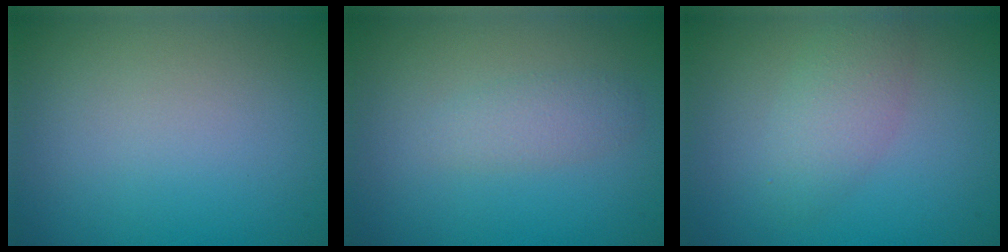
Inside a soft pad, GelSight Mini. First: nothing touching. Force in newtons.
{"total": 1.6, "press": 1.6, "slide": 0.1}
{"total": 2.8, "press": 2.8, "slide": 0.1}